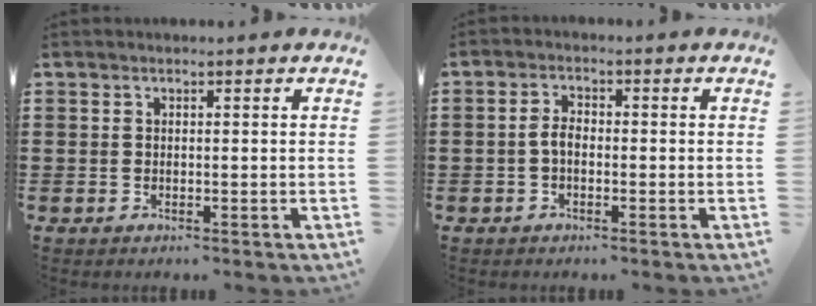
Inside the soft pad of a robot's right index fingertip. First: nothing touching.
{"total": 2.6, "force": [-0.6, 1.4, 2.1], "torque": [-0.056, -0.002, -0.018]}